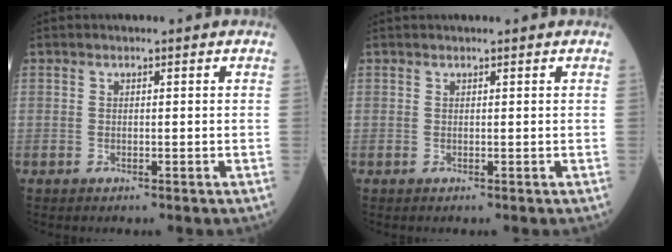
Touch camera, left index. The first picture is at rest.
{"total": 1.0, "force": [1.0, -0.1, 0.3], "torque": [-0.005, 0.014, 0.018]}